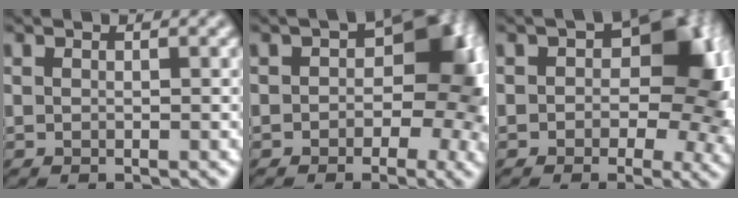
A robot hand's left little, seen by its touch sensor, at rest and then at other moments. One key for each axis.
{"total": 11.8, "fx": -0.3, "fy": 7.6, "fz": 9.0, "tx": -0.124, "ty": -0.025, "tz": -0.008}
{"total": 12.4, "fx": 0.9, "fy": 8.2, "fz": 9.3, "tx": -0.130, "ty": -0.019, "tz": 0.016}